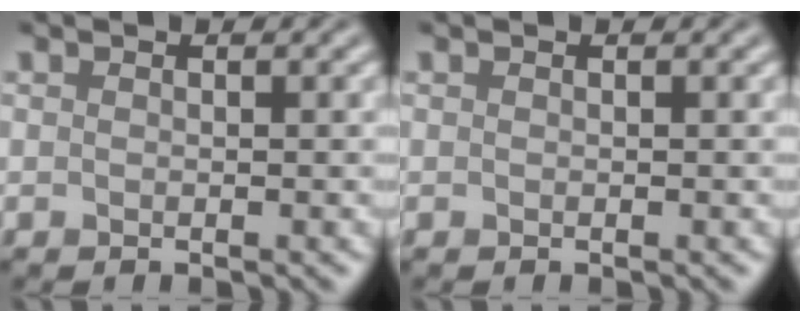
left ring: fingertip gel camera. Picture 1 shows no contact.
{"total": 0.0}